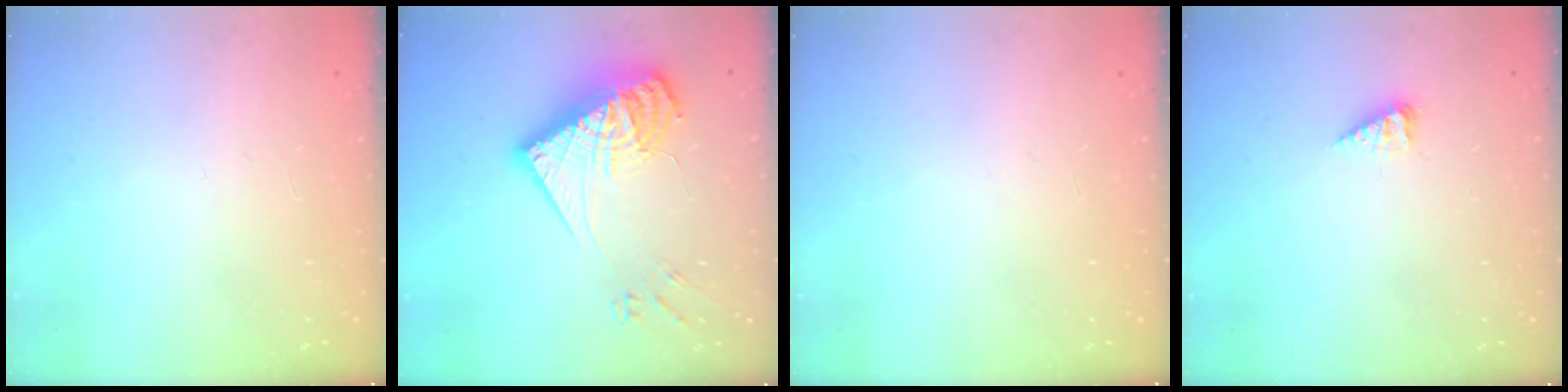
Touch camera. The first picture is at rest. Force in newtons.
{"total": 20.2, "press": 20.1, "slide": 1.8}
{"total": 0.0}
{"total": 3.9, "press": 3.9, "slide": 0.5}